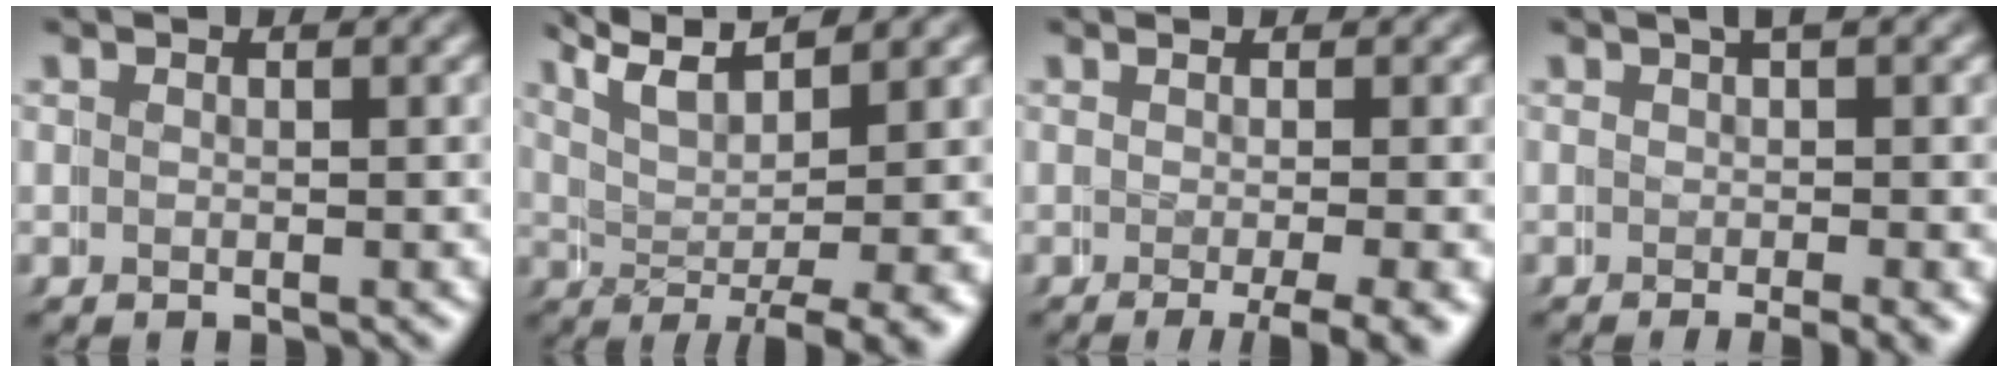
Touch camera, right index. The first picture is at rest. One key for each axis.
{"total": 7.1, "fx": 3.8, "fy": 2.3, "fz": 5.5, "tx": -0.097, "ty": -0.005, "tz": 0.056}
{"total": 3.4, "fx": -1.6, "fy": 0.5, "fz": 3.0, "tx": -0.034, "ty": 0.001, "tz": -0.027}
{"total": 2.8, "fx": 0.0, "fy": 0.8, "fz": 2.7, "tx": -0.025, "ty": 0.013, "tz": -0.009}